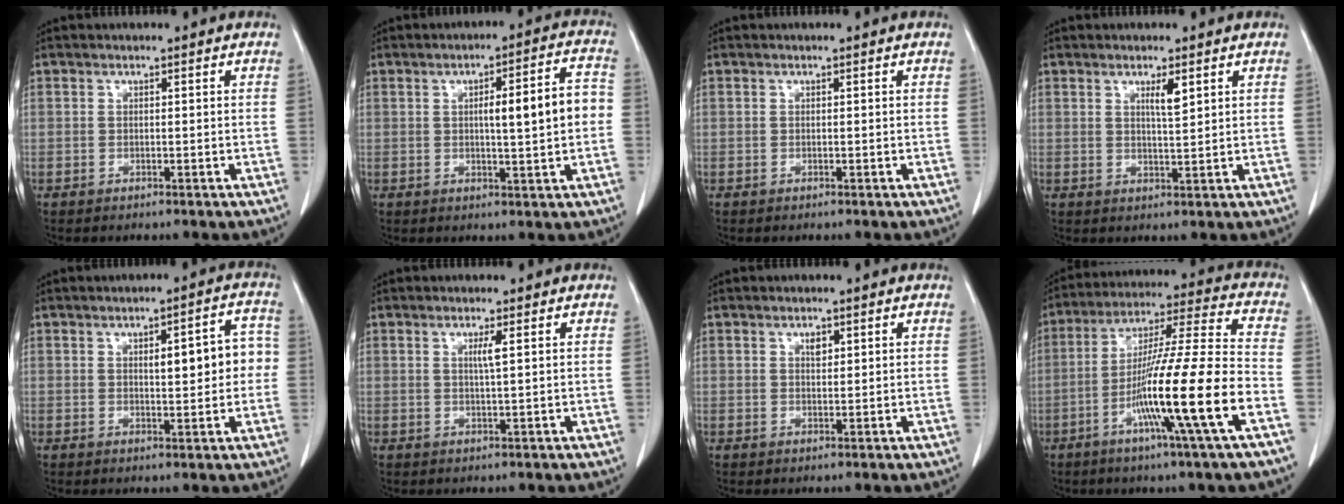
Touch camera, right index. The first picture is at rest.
{"total": 8.6, "force": [0.1, 1.0, 8.5], "torque": [-0.118, 0.021, 0.002]}
{"total": 0.0}
{"total": 2.7, "force": [1.4, 0.2, 2.4], "torque": [-0.044, -0.003, 0.024]}
{"total": 7.1, "force": [0.6, 2.2, 6.7], "torque": [-0.087, 0.024, 0.011]}
{"total": 1.8, "force": [0.6, -0.3, 1.7], "torque": [-0.033, -0.003, 0.012]}
{"total": 1.4, "force": [0.7, 0.7, 0.9], "torque": [-0.015, -0.001, 0.011]}
{"total": 17.5, "force": [-6.3, -1.4, 16.2], "torque": [-0.291, -0.014, -0.116]}